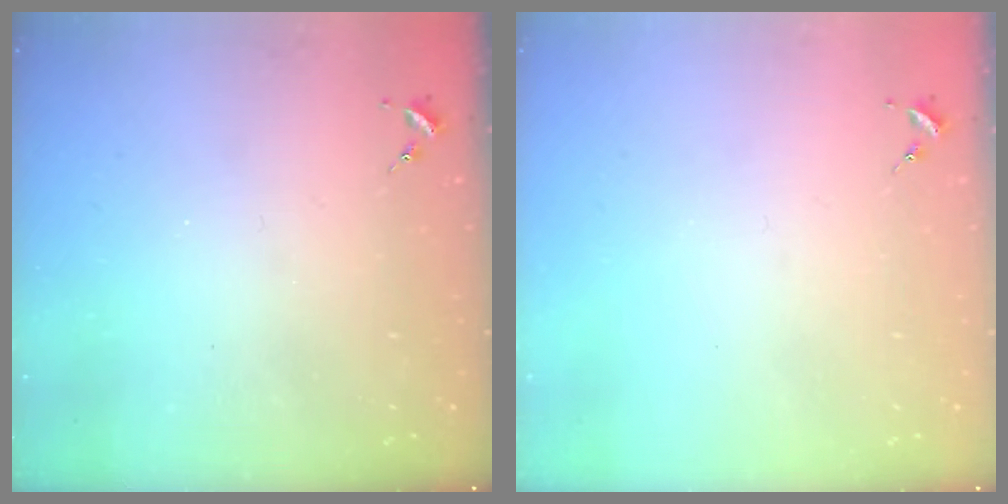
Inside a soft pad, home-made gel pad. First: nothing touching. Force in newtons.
{"total": 0.0}